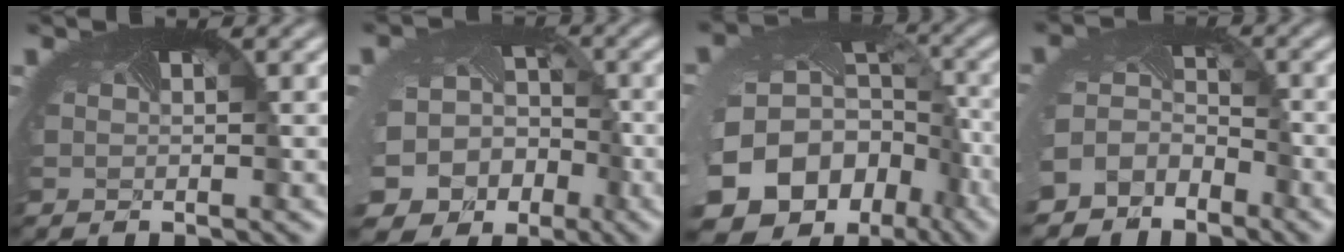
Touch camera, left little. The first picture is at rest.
{"total": 16.6, "force": [-7.1, 13.6, 6.3], "torque": [-0.146, -0.072, -0.093]}
{"total": 20.8, "force": [-10.2, 15.8, 8.7], "torque": [-0.184, -0.075, -0.137]}
{"total": 5.8, "force": [-4.1, 4.0, 0.8], "torque": [-0.024, -0.014, -0.062]}